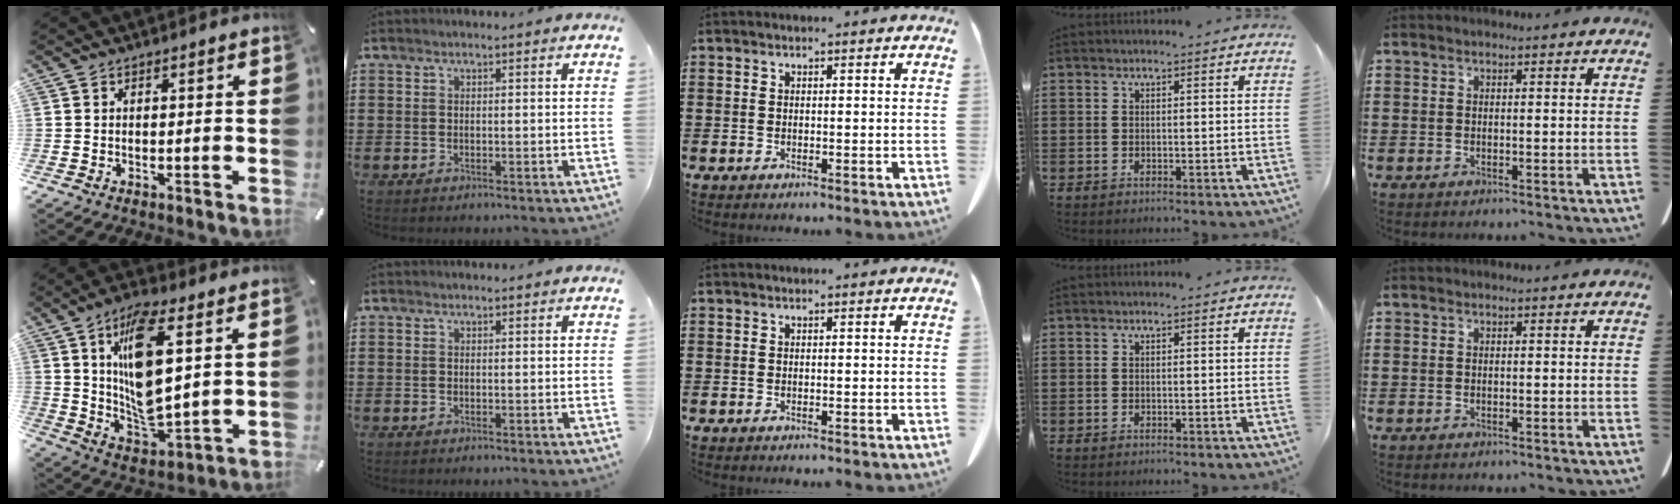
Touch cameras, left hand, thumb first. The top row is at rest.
{"thumb": {"total": 15.7, "force": [6.2, 6.5, 12.9], "torque": [-0.257, -0.029, 0.101]}}